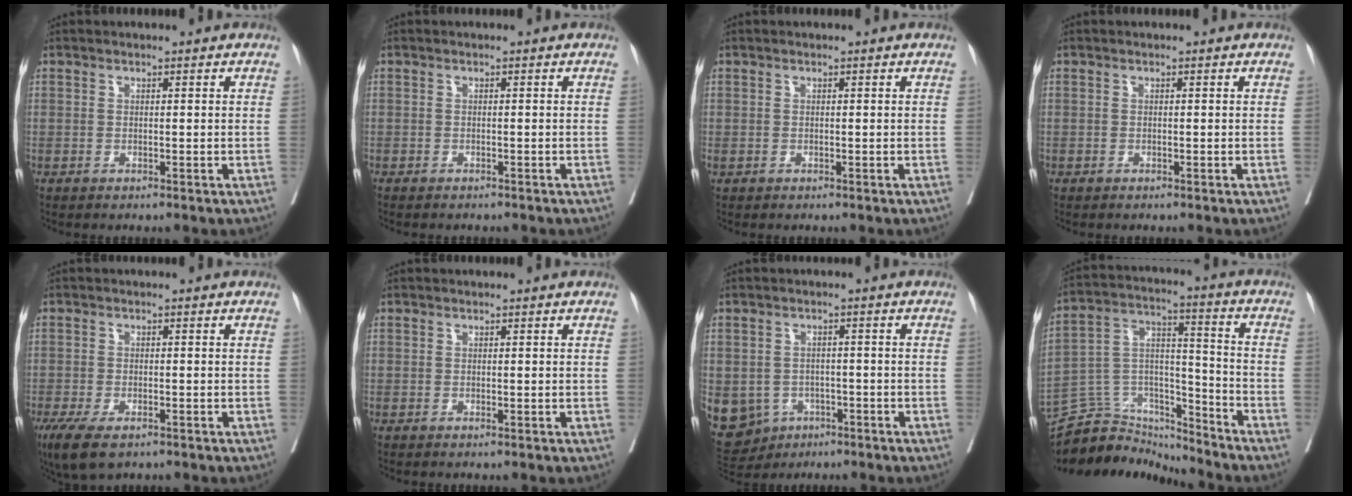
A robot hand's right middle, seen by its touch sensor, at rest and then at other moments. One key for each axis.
{"total": 3.3, "fx": -2.9, "fy": 0.9, "fz": 1.3, "tx": -0.022, "ty": -0.006, "tz": -0.034}
{"total": 0.0}
{"total": 0.0}
{"total": 6.4, "fx": -4.2, "fy": 2.4, "fz": 4.2, "tx": -0.080, "ty": -0.015, "tz": -0.069}
{"total": 0.0}
{"total": 15.9, "fx": -6.4, "fy": 13.5, "fz": 5.5, "tx": -0.177, "ty": 0.003, "tz": -0.078}
{"total": 13.6, "fx": -13.2, "fy": 3.4, "fz": 0.5, "tx": -0.008, "ty": 0.060, "tz": -0.231}